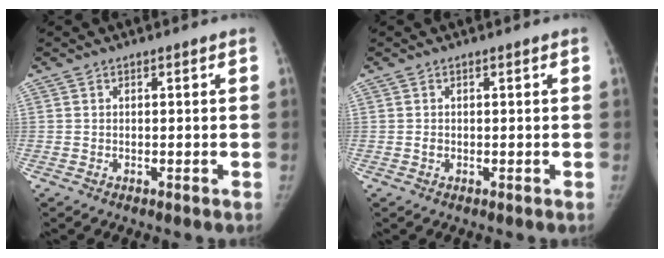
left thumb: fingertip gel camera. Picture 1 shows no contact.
{"total": 0.6, "force": [-0.1, 0.5, 0.4], "torque": [-0.004, 0.001, -0.002]}